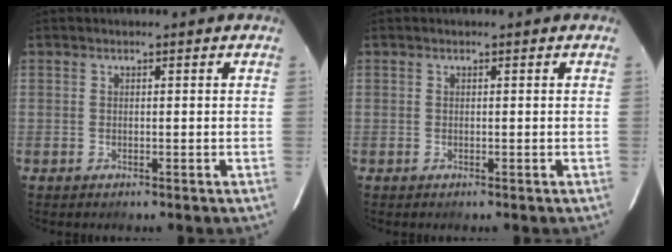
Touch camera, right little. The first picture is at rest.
{"total": 0.0}